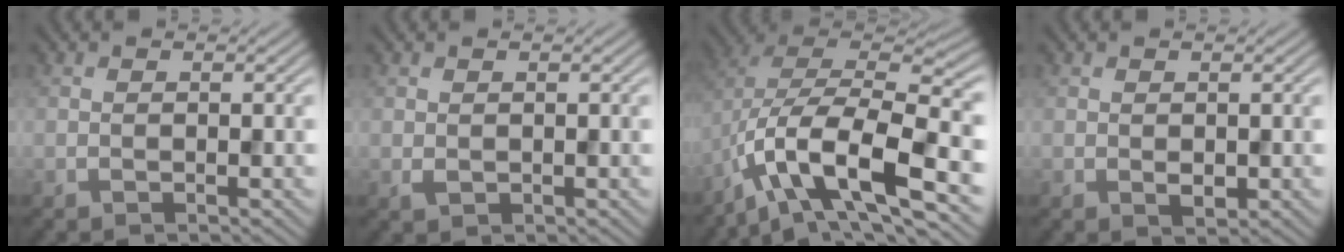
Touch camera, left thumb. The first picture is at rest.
{"total": 0.7, "force": [0.2, 0.6, 0.3], "torque": [-0.009, -0.002, 0.009]}
{"total": 13.7, "force": [-6.3, 5.1, 11.1], "torque": [-0.213, 0.006, -0.120]}
{"total": 0.9, "force": [0.0, 0.7, 0.7], "torque": [-0.016, -0.005, 0.004]}